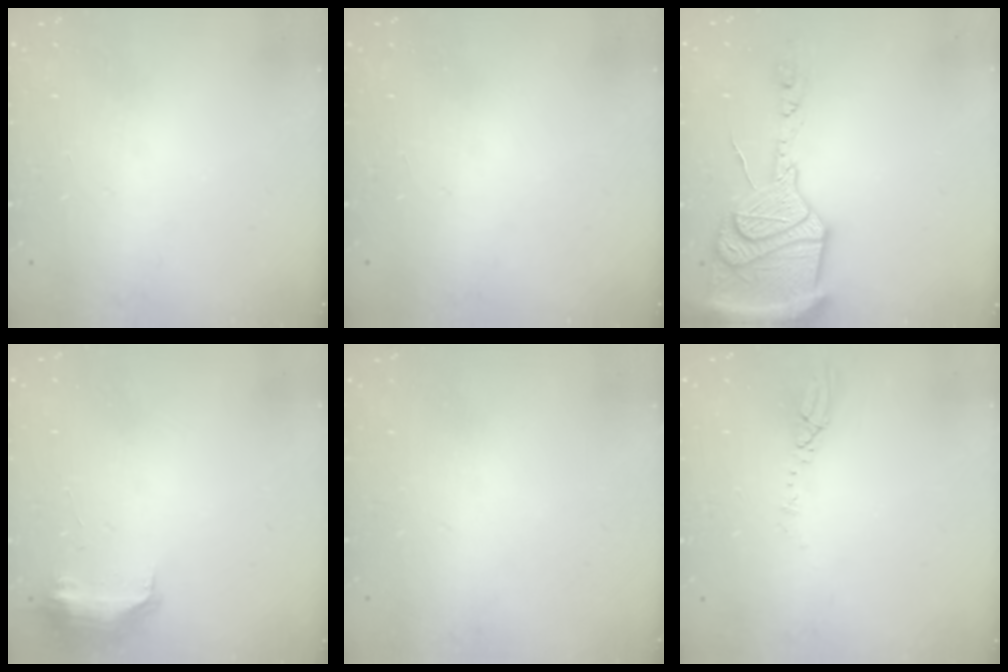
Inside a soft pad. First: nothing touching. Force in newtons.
{"total": 0.9, "press": 0.0, "slide": 0.9}
{"total": 23.1, "press": 22.5, "slide": 4.9}
{"total": 8.5, "press": 8.4, "slide": 0.9}
{"total": 0.0}
{"total": 3.9, "press": 3.8, "slide": 0.4}